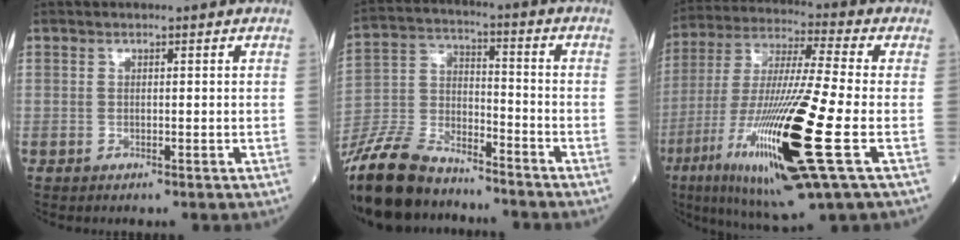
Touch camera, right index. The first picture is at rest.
{"total": 17.4, "force": [-15.0, 5.4, 7.2], "torque": [-0.163, -0.007, -0.276]}
{"total": 22.8, "force": [-7.6, 1.0, 21.5], "torque": [-0.438, -0.047, -0.138]}